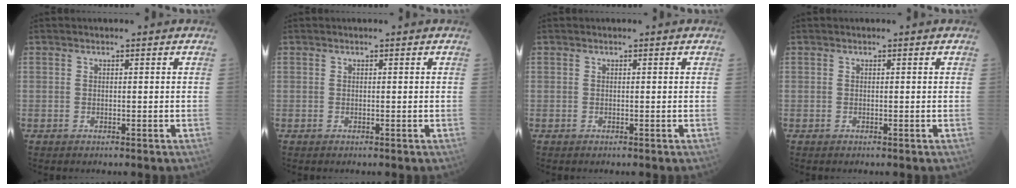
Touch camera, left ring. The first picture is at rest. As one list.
[{"total": 0.0}, {"total": 0.0}, {"total": 0.0}]